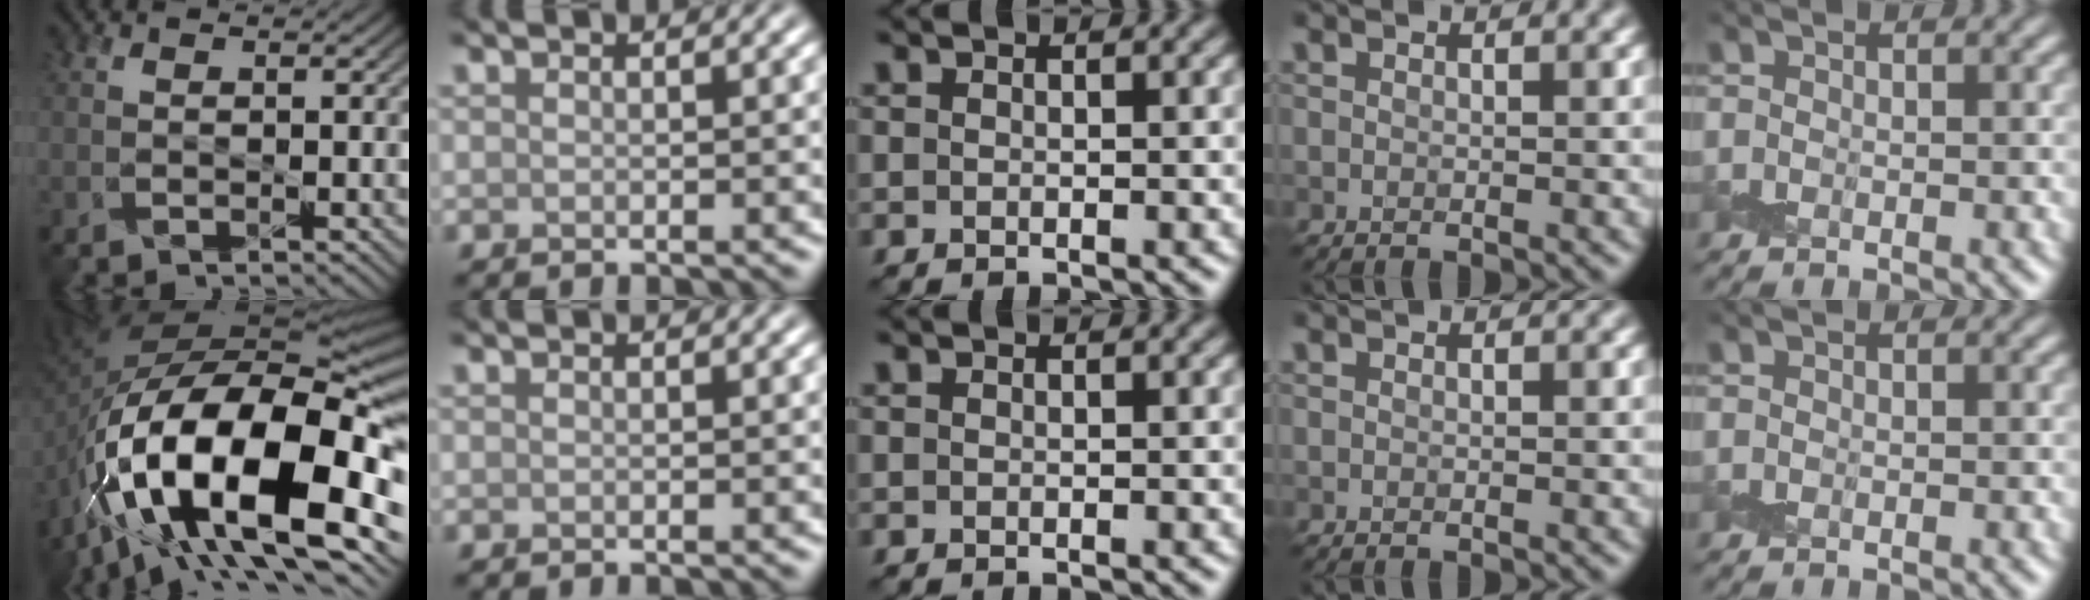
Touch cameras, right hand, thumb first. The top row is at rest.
{"thumb": {"total": 20.9, "force": [-8.2, 10.5, 16.2], "torque": [-0.317, -0.042, -0.123]}}